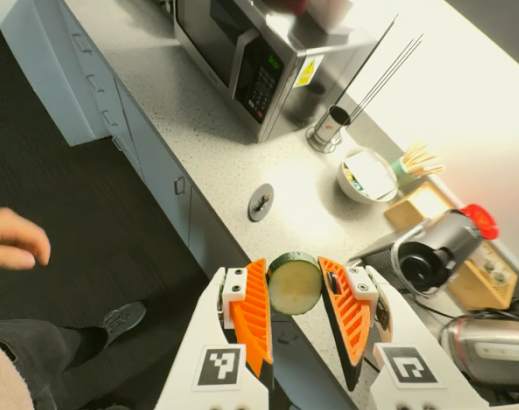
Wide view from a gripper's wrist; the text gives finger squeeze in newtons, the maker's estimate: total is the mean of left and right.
{"total": 10.2, "left": 10.7, "right": 9.7}